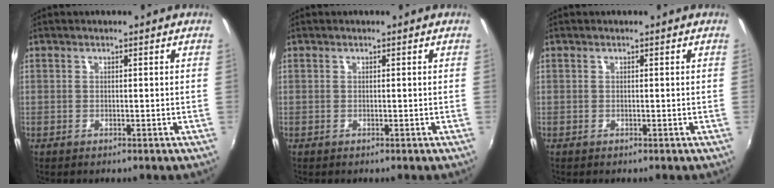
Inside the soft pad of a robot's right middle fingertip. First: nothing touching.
{"total": 0.0}
{"total": 0.0}